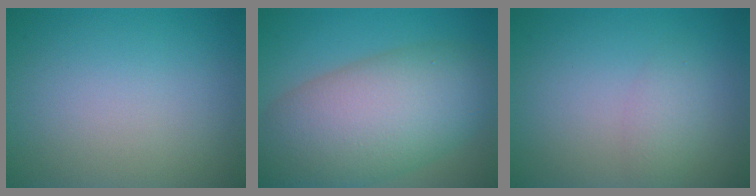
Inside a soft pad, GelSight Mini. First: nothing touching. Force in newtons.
{"total": 11.6, "press": 11.6, "slide": 0.3}
{"total": 1.6, "press": 1.6, "slide": 0.1}